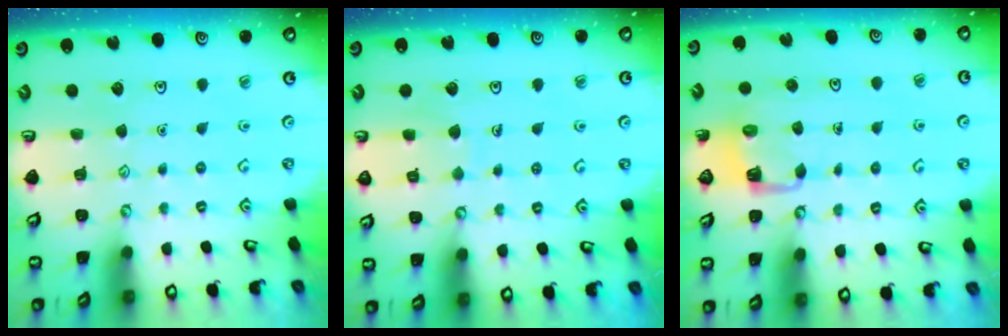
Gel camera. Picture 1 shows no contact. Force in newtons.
{"total": 4.8, "press": 4.8, "slide": 0.4}
{"total": 3.8, "press": 3.8, "slide": 0.3}